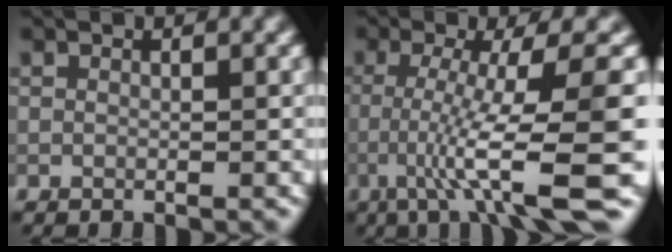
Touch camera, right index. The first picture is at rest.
{"total": 10.7, "force": [-3.7, 1.2, 10.0], "torque": [-0.155, 0.004, -0.051]}